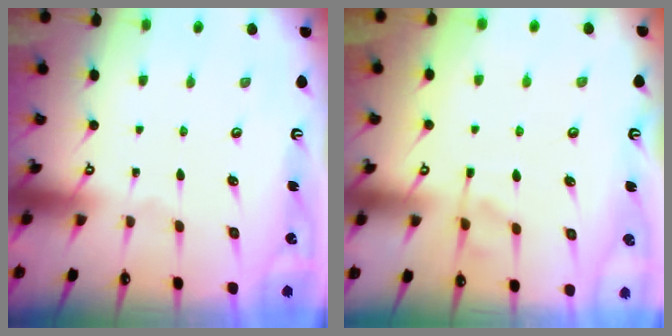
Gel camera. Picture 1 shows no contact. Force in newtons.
{"total": 2.0, "press": 1.5, "slide": 1.3}